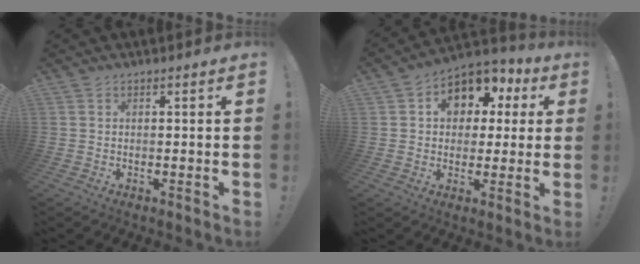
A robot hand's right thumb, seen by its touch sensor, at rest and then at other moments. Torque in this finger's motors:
{"motor_torque": [1.24, 2.12, 0.60, -0.30, 0.00]}